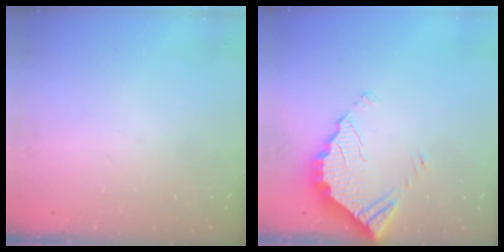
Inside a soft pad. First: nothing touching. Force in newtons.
{"total": 3.5, "press": 3.5, "slide": 0.2}